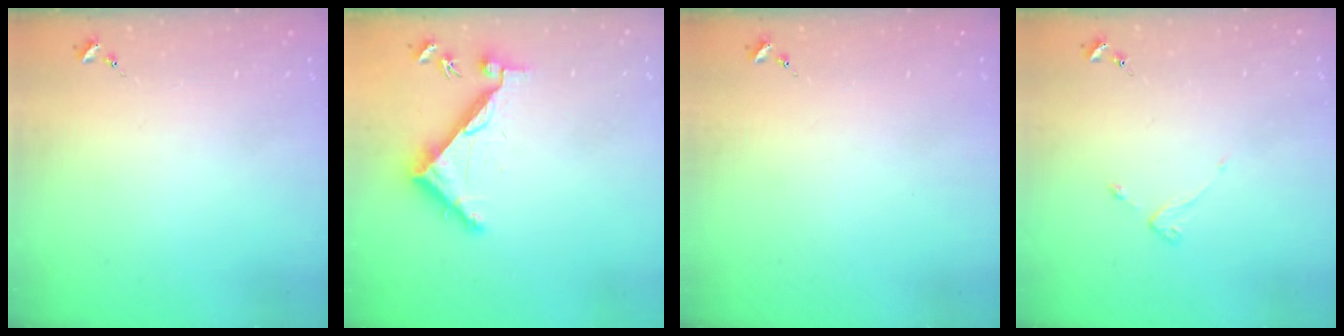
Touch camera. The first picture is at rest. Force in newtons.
{"total": 7.2, "press": 7.2, "slide": 0.3}
{"total": 0.0}
{"total": 2.2, "press": 2.1, "slide": 0.4}